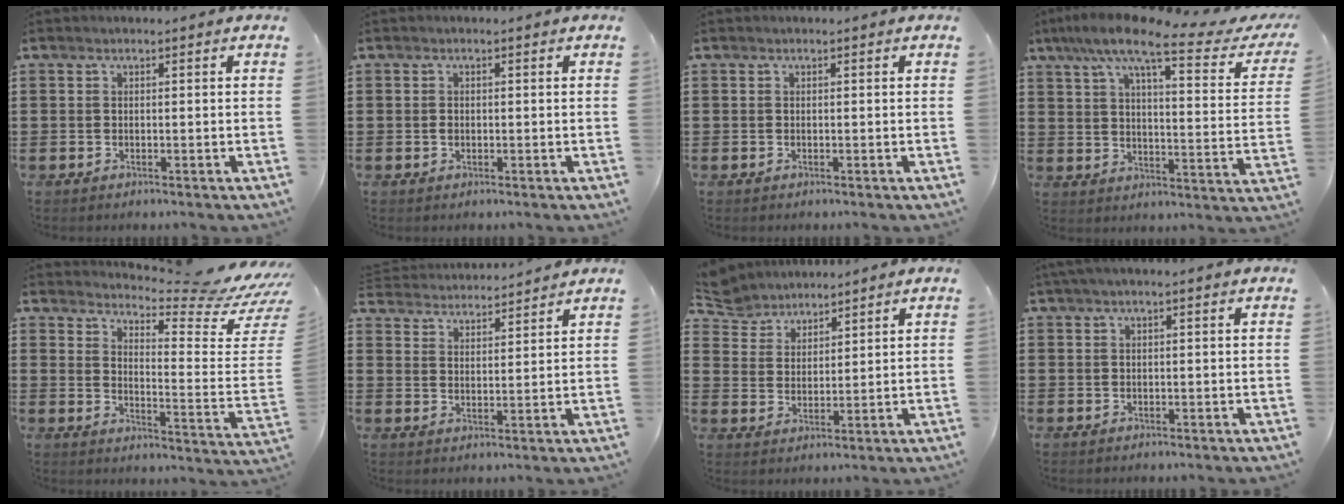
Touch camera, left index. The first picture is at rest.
{"total": 0.7, "force": [0.0, 0.5, 0.5], "torque": [-0.012, 0.001, 0.000]}
{"total": 0.0}
{"total": 11.3, "force": [7.9, 1.7, 8.0], "torque": [-0.157, -0.039, 0.124]}
{"total": 6.8, "force": [6.1, 0.1, 3.0], "torque": [-0.064, -0.065, 0.097]}
{"total": 3.9, "force": [3.9, -0.1, -0.3], "torque": [-0.012, -0.025, 0.067]}
{"total": 5.2, "force": [4.9, 1.8, 0.1], "torque": [-0.028, -0.018, 0.091]}
{"total": 1.2, "force": [0.4, 0.0, 1.1], "torque": [-0.019, 0.000, 0.008]}